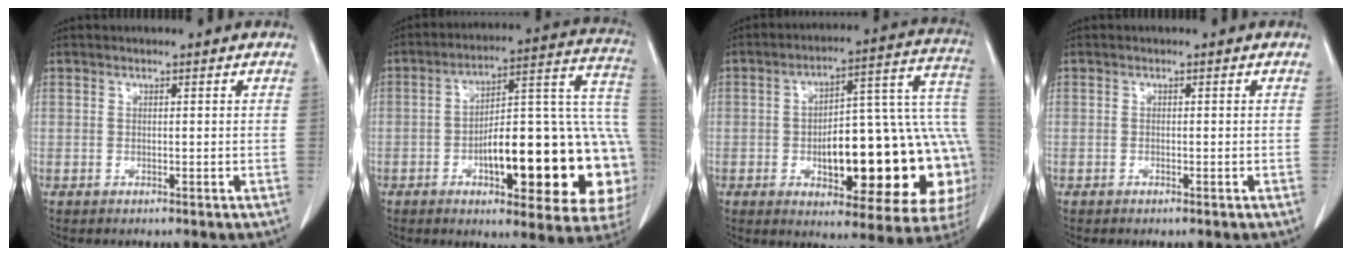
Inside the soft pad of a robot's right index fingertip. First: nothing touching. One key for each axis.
{"total": 25.4, "fx": -6.2, "fy": 6.5, "fz": 23.8, "tx": -0.235, "ty": 0.029, "tz": -0.075}
{"total": 25.8, "fx": -4.2, "fy": 7.4, "fz": 24.3, "tx": -0.235, "ty": 0.035, "tz": -0.044}
{"total": 0.5, "fx": -0.4, "fy": 0.1, "fz": 0.3, "tx": -0.009, "ty": 0.000, "tz": -0.007}